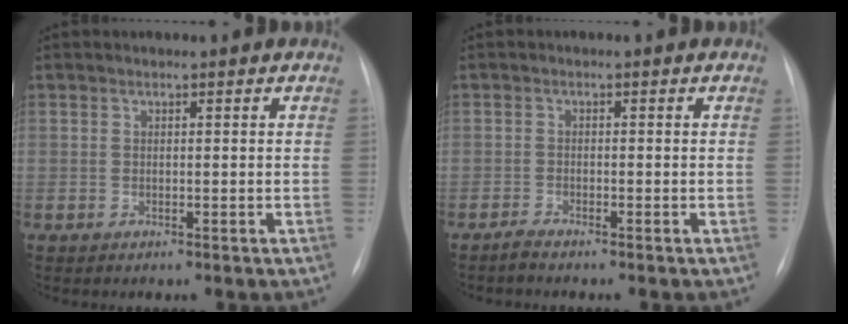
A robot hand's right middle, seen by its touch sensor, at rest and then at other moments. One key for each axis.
{"total": 1.2, "fx": -1.1, "fy": -0.2, "fz": 0.3, "tx": -0.018, "ty": -0.006, "tz": -0.022}